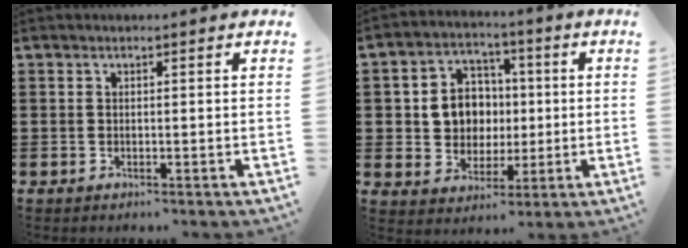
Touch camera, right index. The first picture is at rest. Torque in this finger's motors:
{"motor_torque": [1.30, 0.45, 0.30, 0.12]}